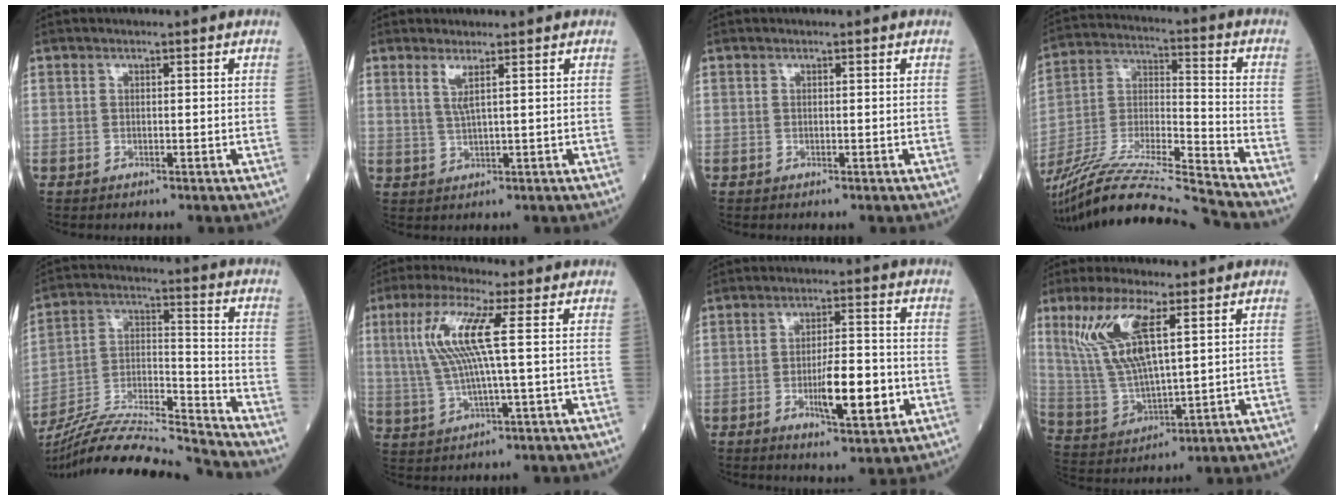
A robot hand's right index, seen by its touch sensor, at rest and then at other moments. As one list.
[{"total": 2.3, "force": [1.2, -0.3, 1.9], "torque": [-0.045, -0.006, 0.028]}, {"total": 0.0}, {"total": 21.8, "force": [-20.0, -1.9, 8.5], "torque": [-0.191, -0.028, -0.352]}, {"total": 20.2, "force": [-19.1, -1.0, 6.5], "torque": [-0.136, 0.001, -0.328]}, {"total": 9.3, "force": [2.1, -0.1, 9.1], "torque": [-0.203, 0.012, 0.044]}, {"total": 8.7, "force": [-2.4, 1.7, 8.1], "torque": [-0.135, -0.005, -0.035]}, {"total": 11.9, "force": [5.2, 2.6, 10.4], "torque": [-0.240, 0.003, 0.112]}]